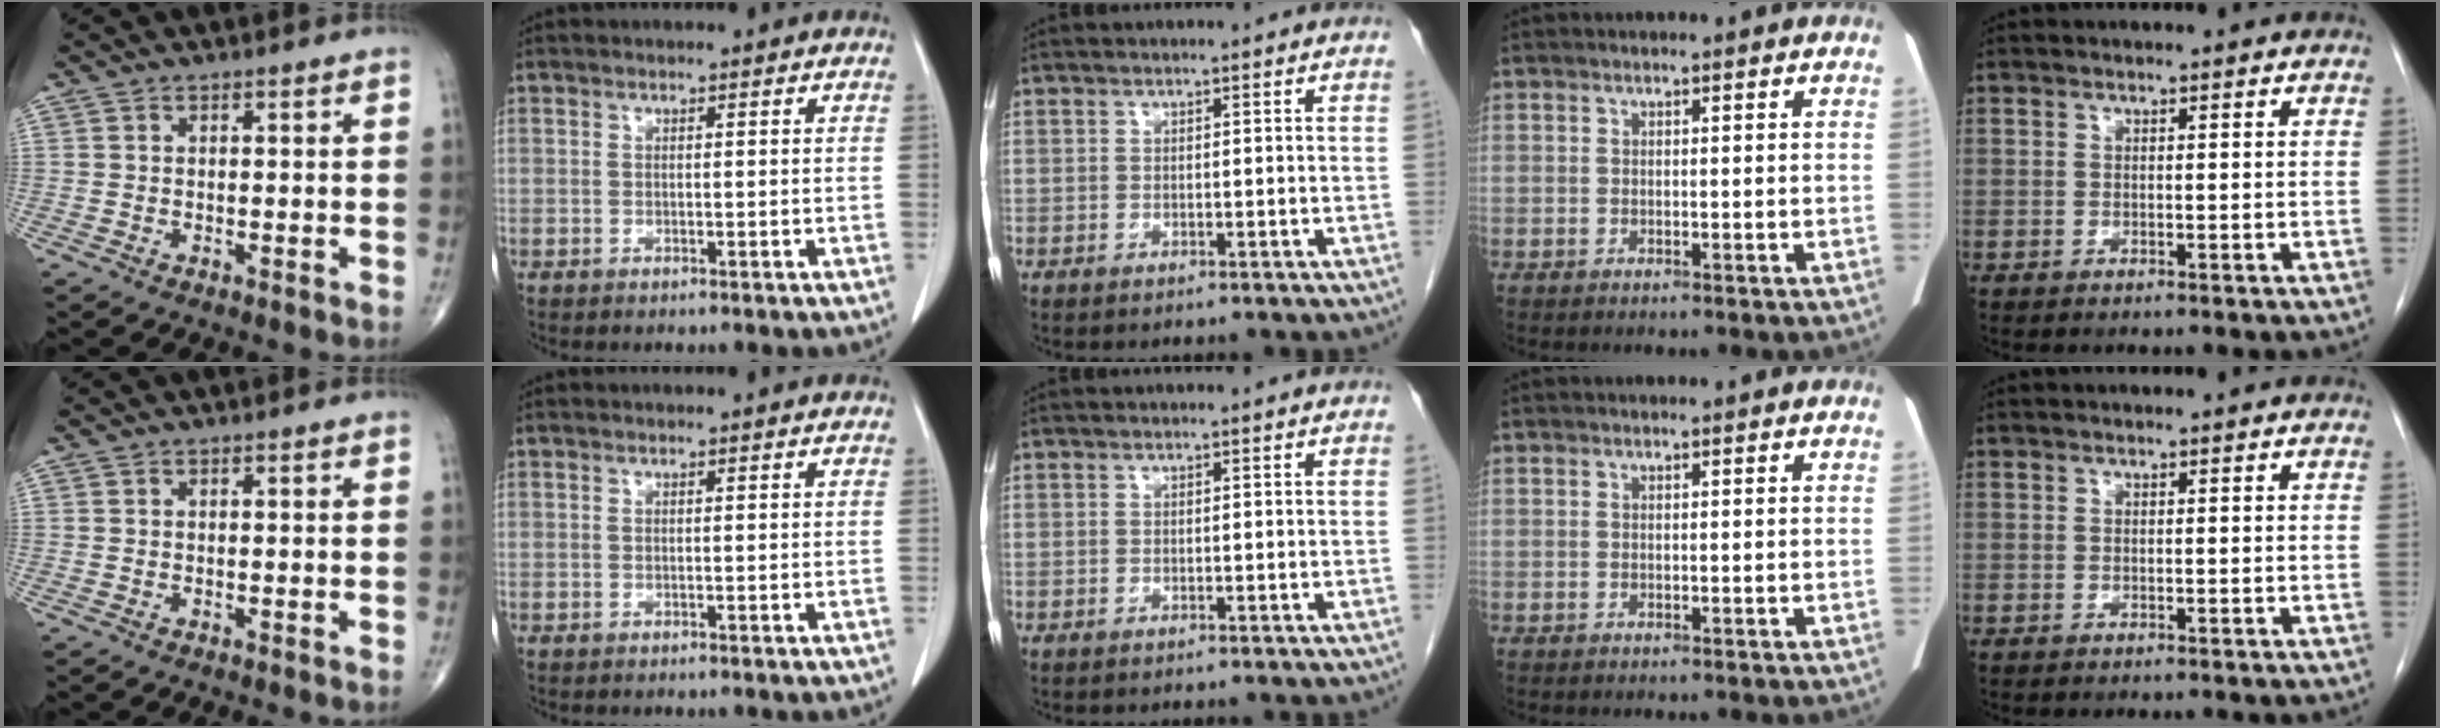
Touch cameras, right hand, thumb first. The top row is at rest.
{}